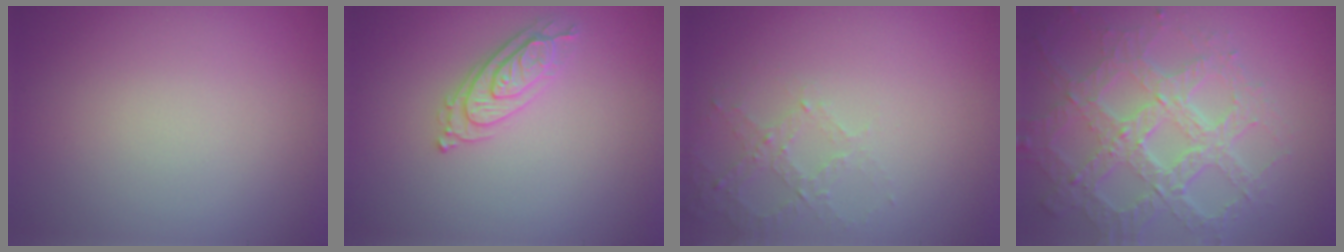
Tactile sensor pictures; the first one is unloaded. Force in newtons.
{"total": 2.4, "press": 2.3, "slide": 0.7}
{"total": 2.2, "press": 2.1, "slide": 0.6}
{"total": 7.2, "press": 5.0, "slide": 5.1}